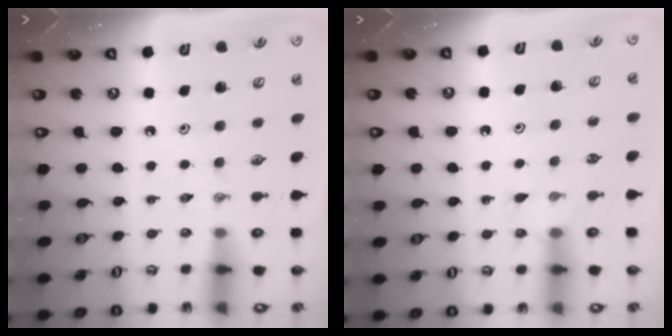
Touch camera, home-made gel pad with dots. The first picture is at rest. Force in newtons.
{"total": 4.6, "press": 4.6, "slide": 0.5}